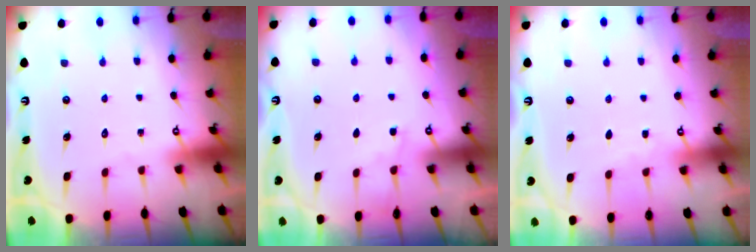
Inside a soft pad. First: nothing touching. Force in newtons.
{"total": 2.7, "press": 2.6, "slide": 0.4}
{"total": 2.3, "press": 2.3, "slide": 0.3}